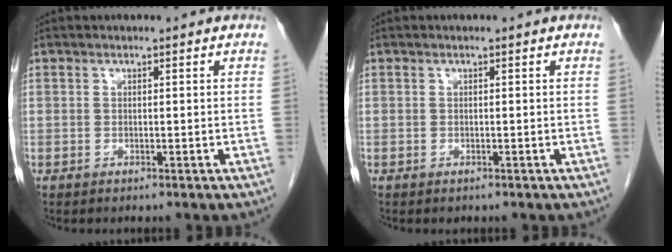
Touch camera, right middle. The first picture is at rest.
{"total": 0.0}